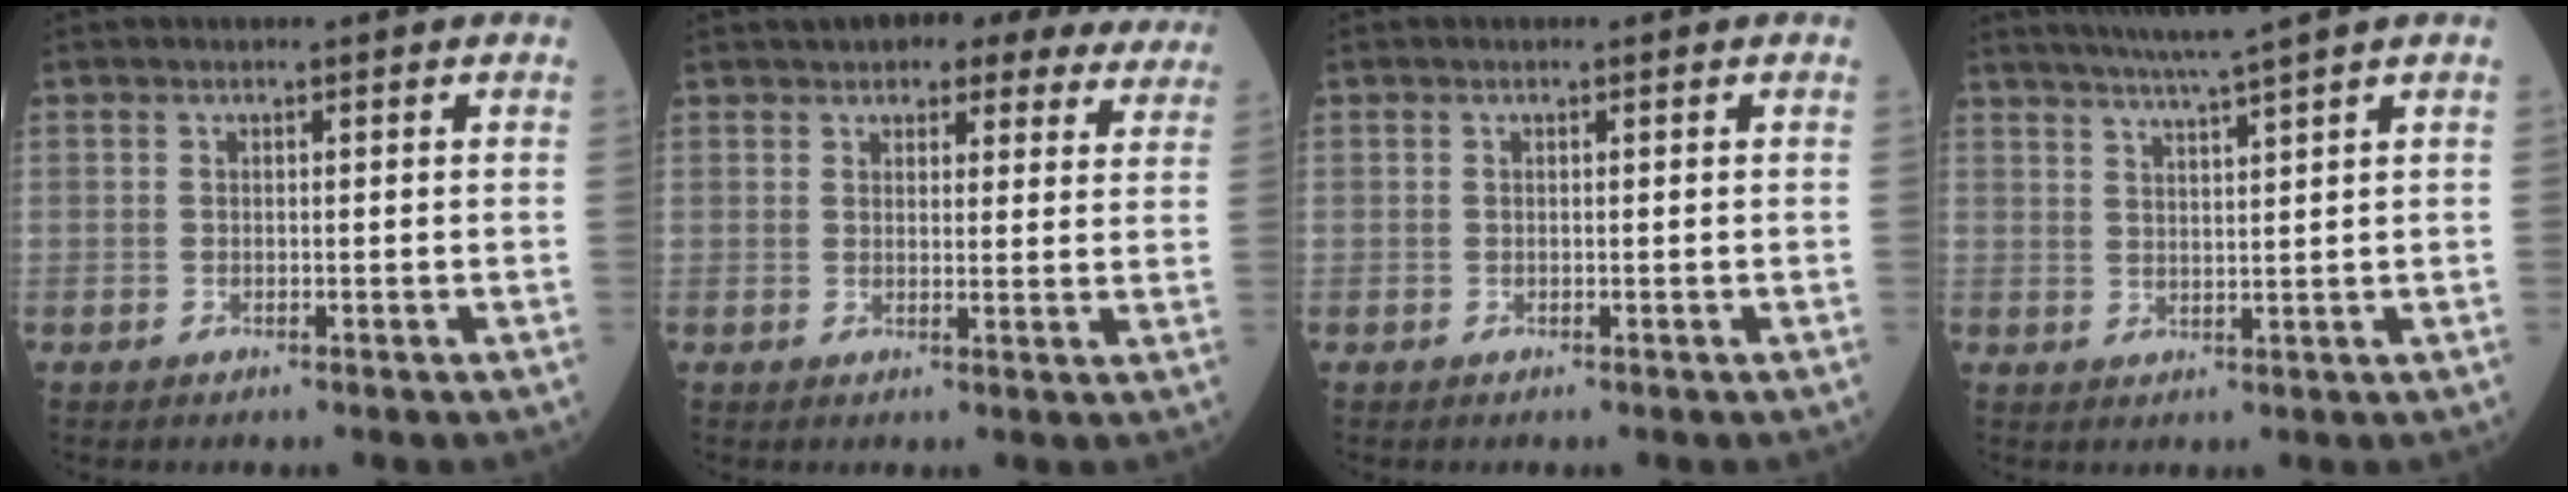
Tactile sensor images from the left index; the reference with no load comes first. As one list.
[{"total": 20.8, "force": [18.3, 6.6, 7.2], "torque": [-0.108, 0.012, 0.213]}, {"total": 0.0}, {"total": 7.3, "force": [6.1, -1.9, 3.5], "torque": [-0.059, 0.002, 0.100]}]